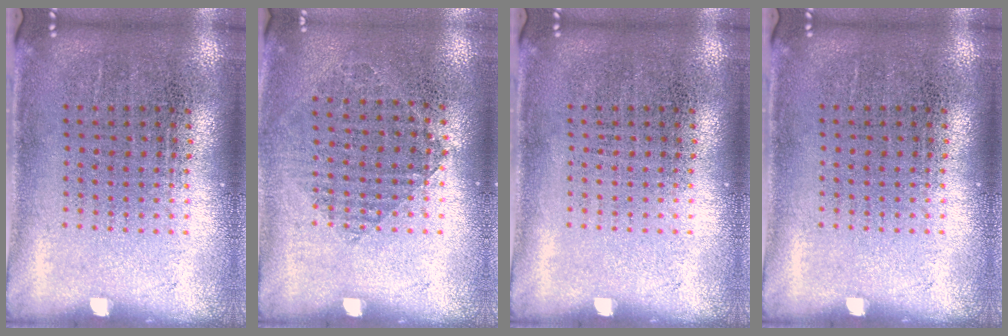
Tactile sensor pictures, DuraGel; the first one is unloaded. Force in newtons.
{"total": 0.8, "press": 0.8, "slide": 0.2}
{"total": 0.0}
{"total": 0.0}